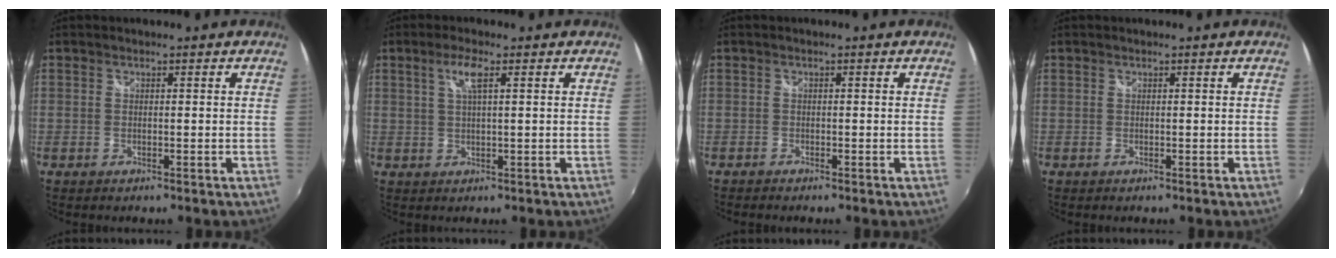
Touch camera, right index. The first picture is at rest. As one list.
[{"total": 3.6, "force": [1.5, 0.3, 3.2], "torque": [-0.064, 0.005, 0.028]}, {"total": 0.8, "force": [-0.7, 0.3, 0.1], "torque": [-0.006, -0.002, -0.015]}, {"total": 0.0}]